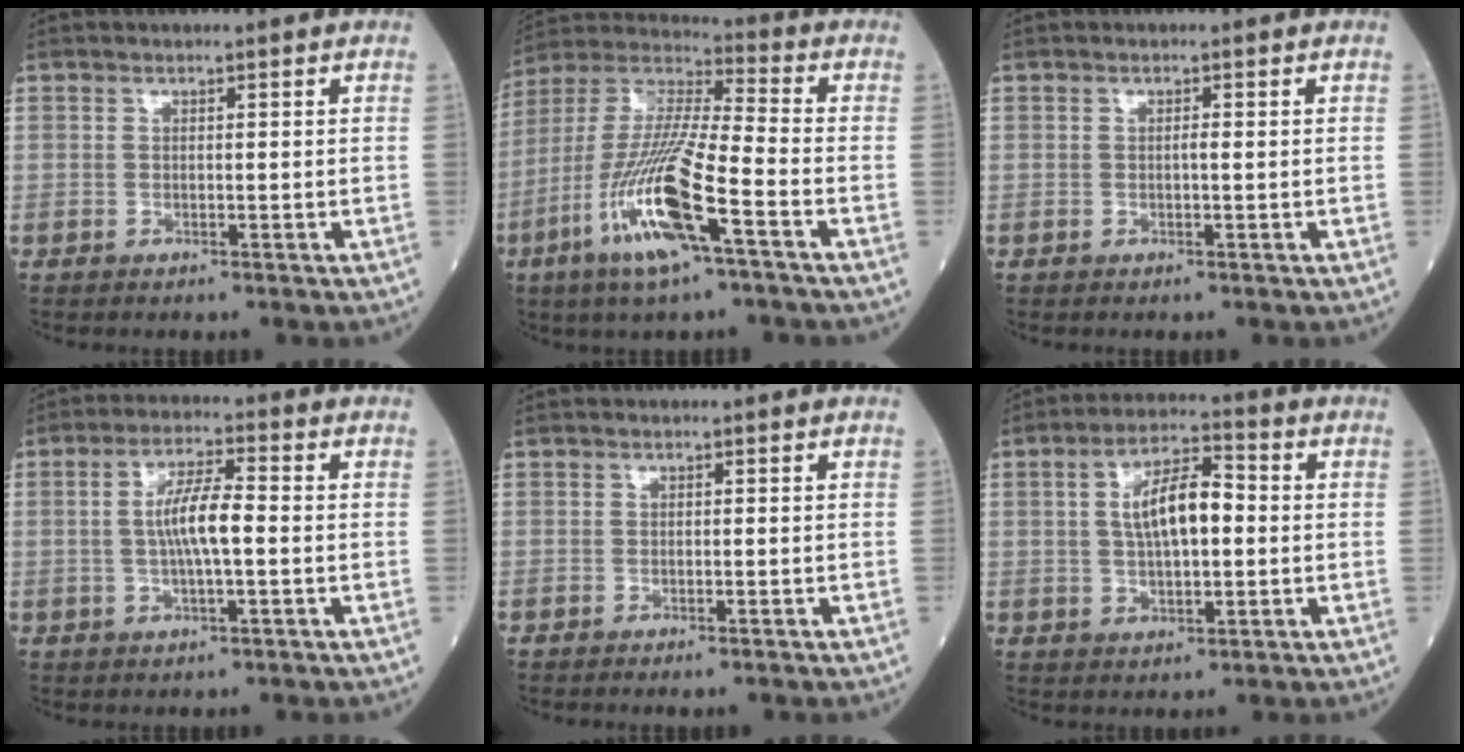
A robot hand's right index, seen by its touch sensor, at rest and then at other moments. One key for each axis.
{"total": 16.9, "fx": -7.0, "fy": 1.5, "fz": 15.3, "tx": -0.318, "ty": -0.020, "tz": -0.137}
{"total": 0.6, "fx": -0.1, "fy": 0.0, "fz": 0.6, "tx": -0.012, "ty": 0.001, "tz": -0.003}
{"total": 6.9, "fx": -0.2, "fy": 1.1, "fz": 6.8, "tx": -0.132, "ty": 0.009, "tz": -0.008}
{"total": 1.1, "fx": -0.9, "fy": 0.1, "fz": 0.6, "tx": -0.007, "ty": -0.002, "tz": -0.012}
{"total": 9.0, "fx": 0.8, "fy": 3.2, "fz": 8.4, "tx": -0.156, "ty": 0.019, "tz": 0.009}